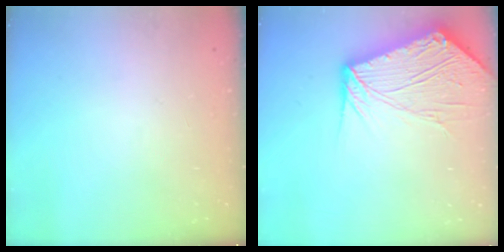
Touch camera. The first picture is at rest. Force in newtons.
{"total": 16.8, "press": 16.7, "slide": 2.1}